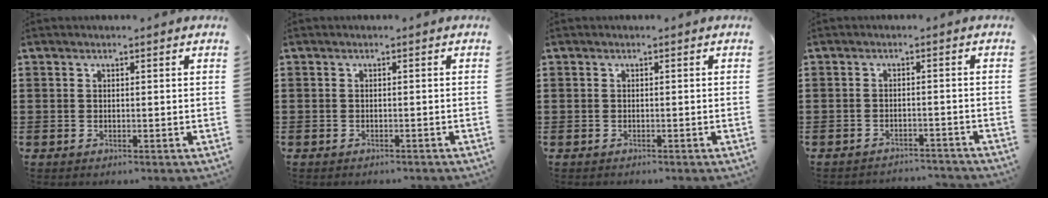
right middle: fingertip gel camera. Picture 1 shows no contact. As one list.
[{"total": 0.7, "force": [-0.6, 0.2, 0.1], "torque": [-0.004, 0.000, -0.013]}, {"total": 0.7, "force": [-0.5, 0.5, -0.1], "torque": [0.002, 0.005, -0.012]}, {"total": 2.3, "force": [-2.3, 0.2, 0.0], "torque": [-0.007, 0.001, -0.050]}]